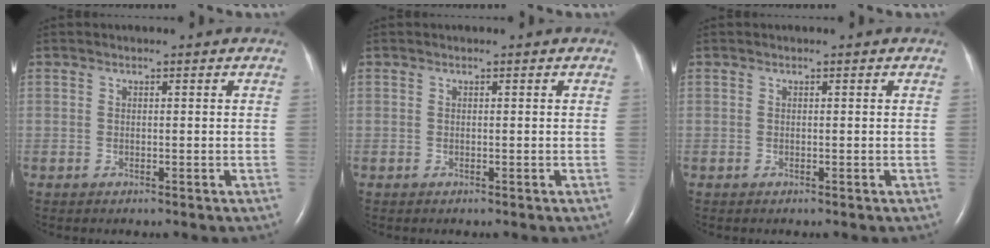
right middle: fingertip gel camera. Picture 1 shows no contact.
{"total": 0.0}
{"total": 0.0}